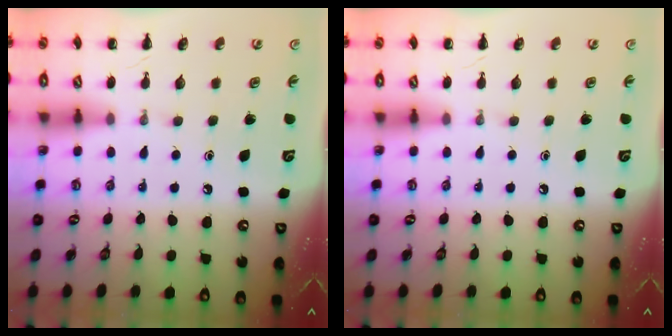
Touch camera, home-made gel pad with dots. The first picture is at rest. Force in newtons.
{"total": 0.0}